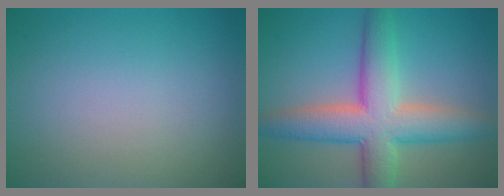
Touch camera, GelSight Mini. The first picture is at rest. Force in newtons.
{"total": 8.0, "press": 8.0, "slide": 0.7}